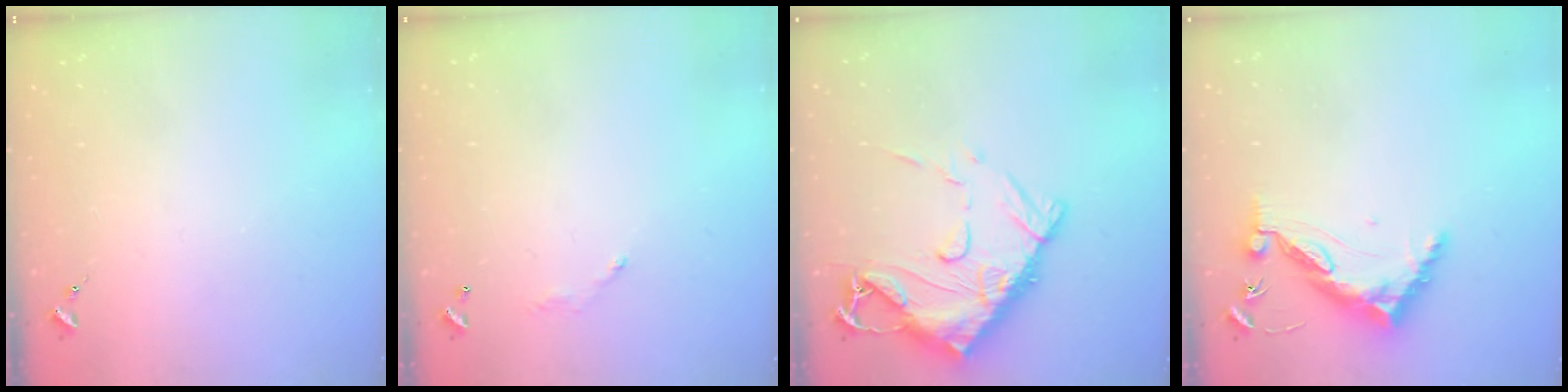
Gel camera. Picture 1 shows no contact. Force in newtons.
{"total": 4.0, "press": 4.0, "slide": 0.2}
{"total": 19.3, "press": 19.2, "slide": 1.9}
{"total": 12.1, "press": 12.0, "slide": 1.2}